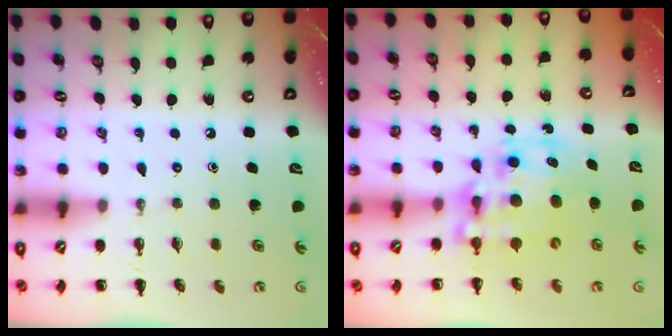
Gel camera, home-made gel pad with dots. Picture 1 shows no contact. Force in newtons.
{"total": 12.0, "press": 11.7, "slide": 2.8}